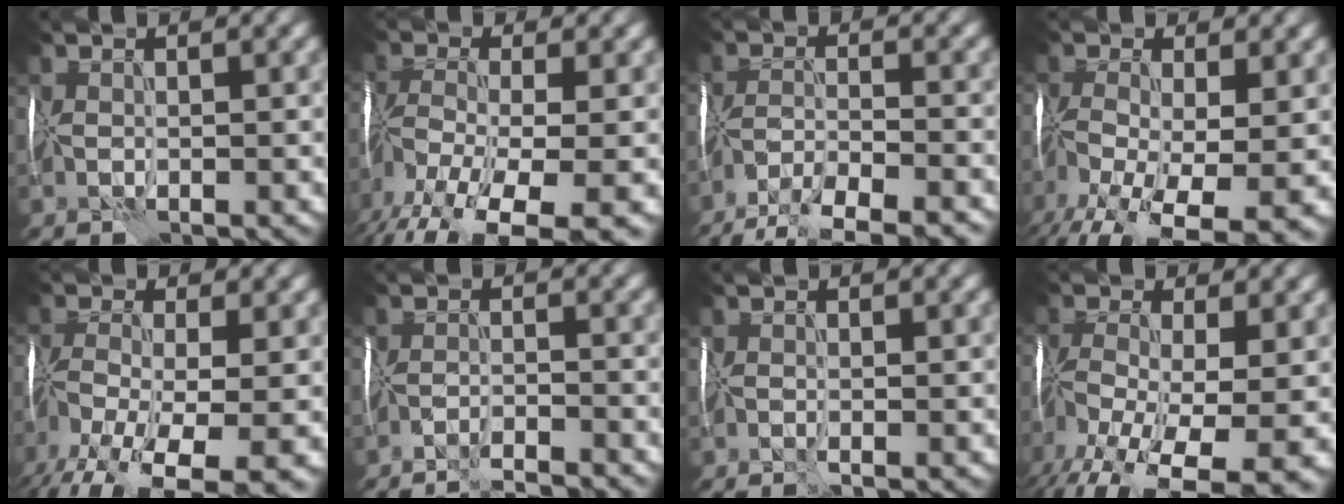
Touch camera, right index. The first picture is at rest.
{"total": 13.5, "force": [-8.2, 5.0, 9.4], "torque": [-0.193, -0.025, -0.116]}
{"total": 8.2, "force": [-7.0, 1.7, 3.9], "torque": [-0.068, -0.017, -0.113]}
{"total": 13.3, "force": [-6.5, 5.6, 10.1], "torque": [-0.207, -0.038, -0.084]}
{"total": 13.3, "force": [-7.8, 5.1, 9.5], "torque": [-0.199, -0.032, -0.104]}
{"total": 4.6, "force": [-4.4, 0.4, 1.4], "torque": [-0.022, 0.001, -0.065]}
{"total": 0.9, "force": [-0.6, 0.0, 0.7], "torque": [-0.014, -0.005, -0.011]}
{"total": 14.8, "force": [-8.2, 6.0, 10.7], "torque": [-0.217, -0.038, -0.102]}